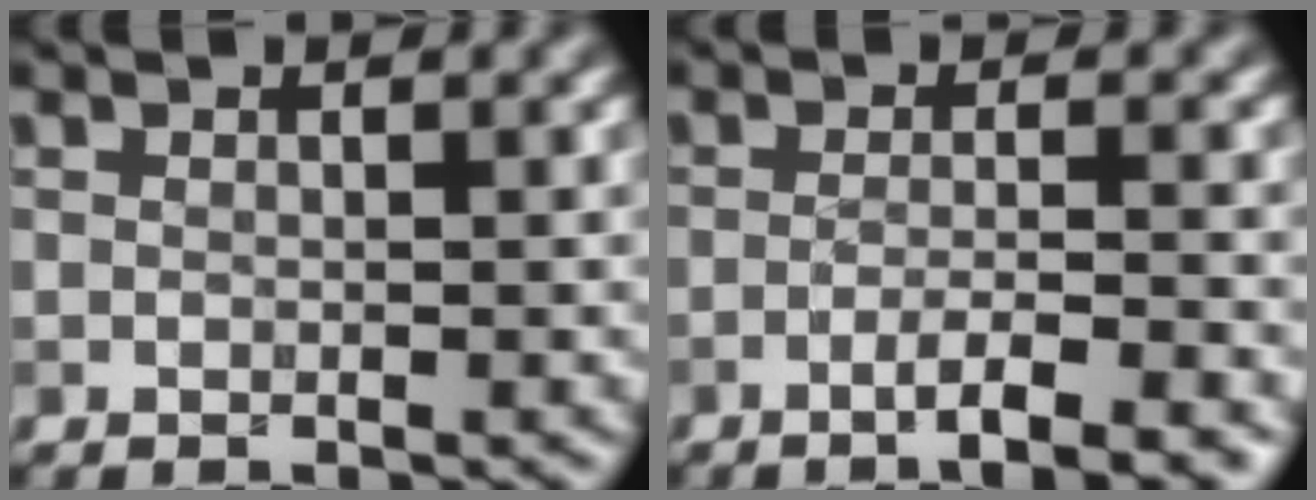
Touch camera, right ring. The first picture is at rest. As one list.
[{"total": 4.1, "force": [-2.4, 0.6, 3.3], "torque": [-0.048, 0.007, -0.047]}]